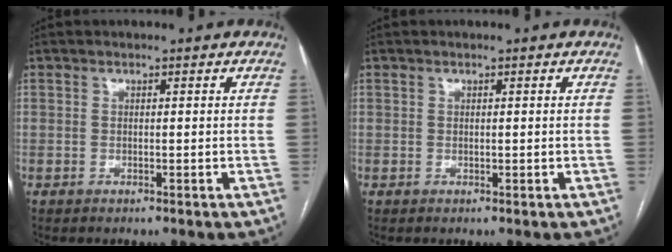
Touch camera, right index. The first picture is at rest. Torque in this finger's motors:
{"motor_torque": [0.00, 0.00, 0.00, 0.00]}